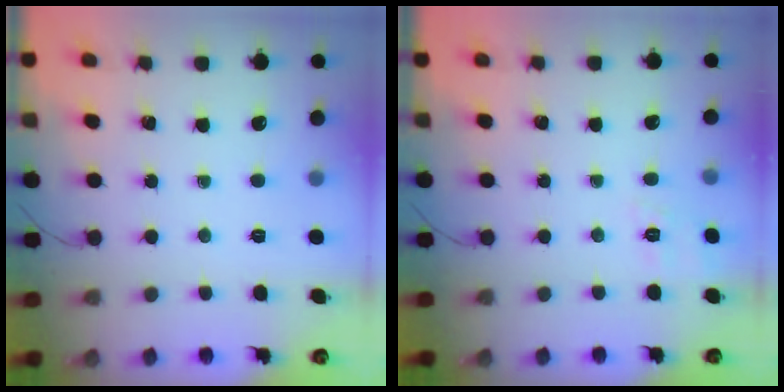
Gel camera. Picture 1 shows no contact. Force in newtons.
{"total": 7.3, "press": 7.0, "slide": 1.9}